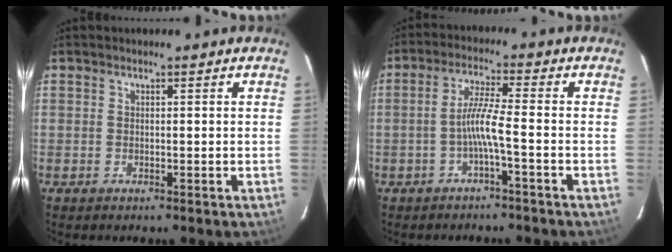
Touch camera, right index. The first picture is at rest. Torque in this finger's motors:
{"motor_torque": [0.93, -0.23, 0.52, 0.15]}